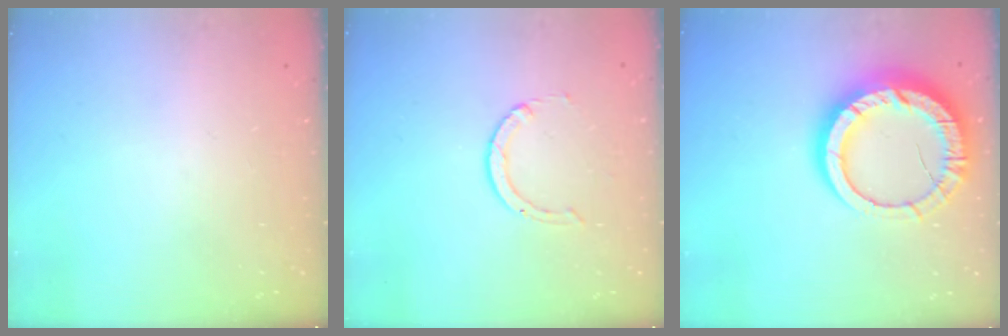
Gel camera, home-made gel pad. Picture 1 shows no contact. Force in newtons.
{"total": 2.0, "press": 2.0, "slide": 0.2}
{"total": 16.2, "press": 16.2, "slide": 1.5}